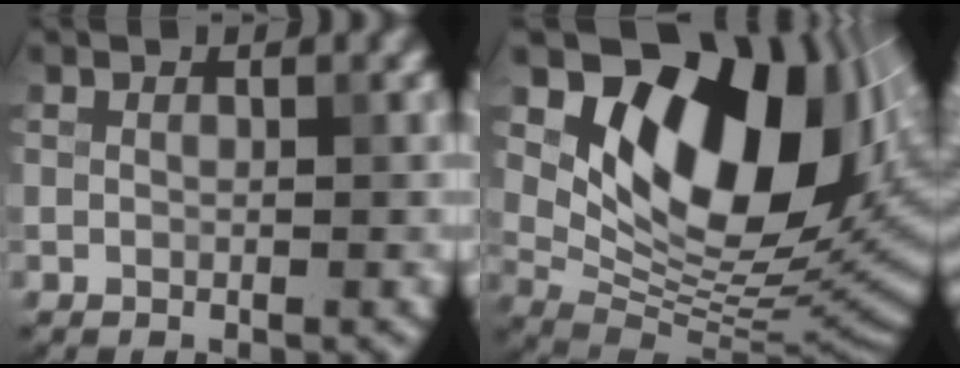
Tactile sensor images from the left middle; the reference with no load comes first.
{"total": 14.4, "force": [5.1, 8.7, 10.3], "torque": [-0.142, 0.012, 0.093]}